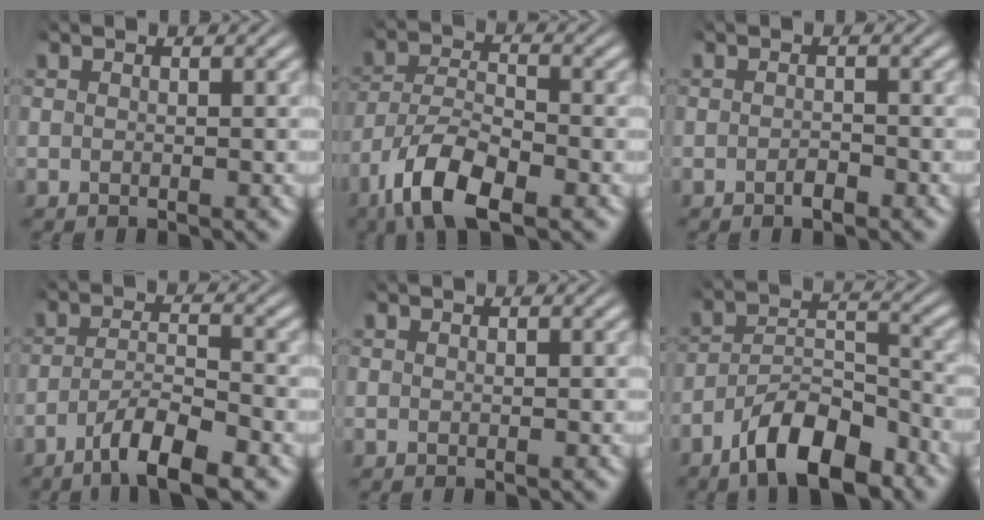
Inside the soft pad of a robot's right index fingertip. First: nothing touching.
{"total": 6.9, "force": [-3.5, 3.4, 4.8], "torque": [-0.084, -0.013, -0.058]}
{"total": 1.1, "force": [-0.8, 0.4, 0.6], "torque": [-0.002, 0.005, -0.018]}
{"total": 5.1, "force": [-3.1, 1.6, 3.8], "torque": [-0.048, 0.002, -0.057]}
{"total": 0.0}
{"total": 7.3, "force": [-5.0, 3.1, 4.4], "torque": [-0.051, 0.004, -0.087]}